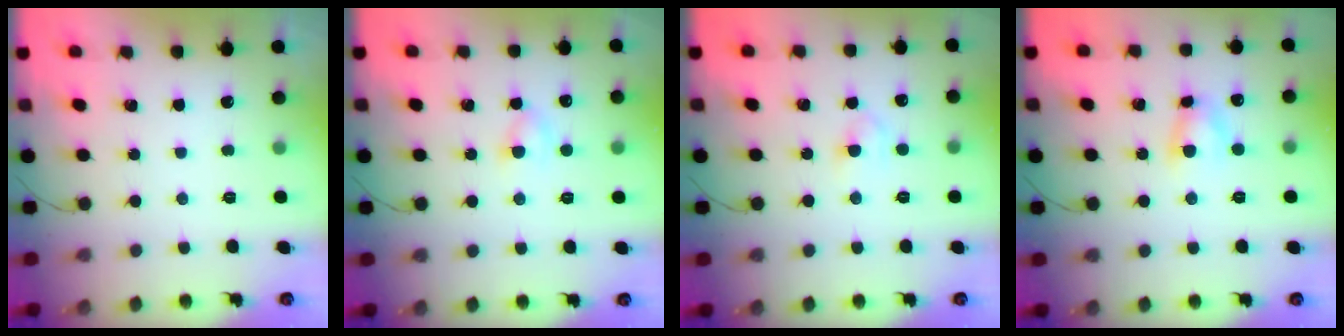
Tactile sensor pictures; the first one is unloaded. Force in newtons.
{"total": 2.9, "press": 2.6, "slide": 1.3}
{"total": 3.5, "press": 3.3, "slide": 1.1}
{"total": 4.2, "press": 4.1, "slide": 0.8}